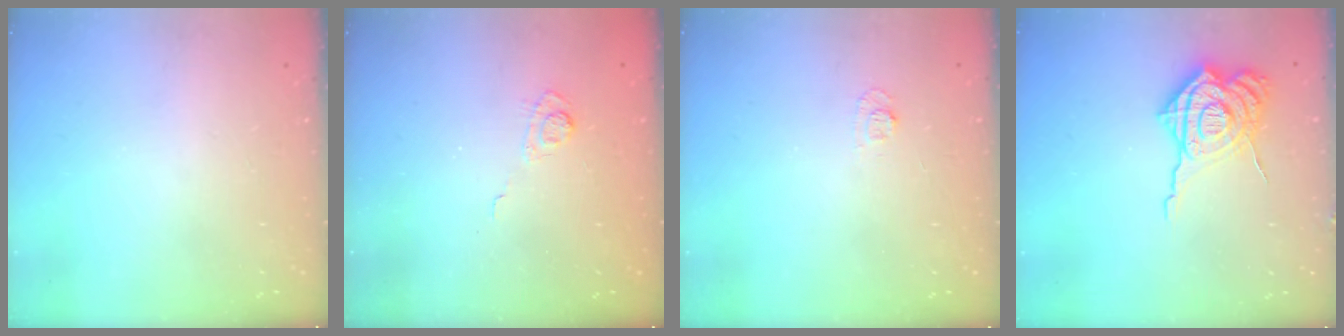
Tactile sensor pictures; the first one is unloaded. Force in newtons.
{"total": 3.8, "press": 3.5, "slide": 1.6}
{"total": 4.1, "press": 4.1, "slide": 0.5}
{"total": 16.1, "press": 16.0, "slide": 1.7}